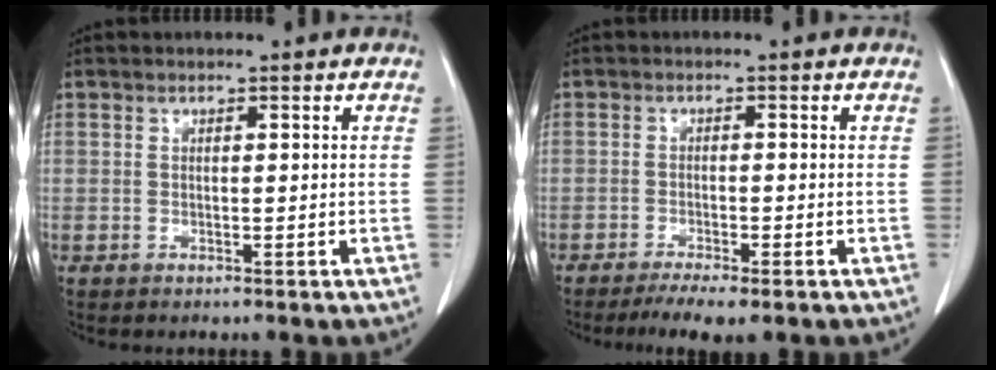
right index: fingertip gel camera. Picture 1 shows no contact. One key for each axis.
{"total": 4.9, "fx": -3.5, "fy": 0.5, "fz": 3.5, "tx": -0.053, "ty": -0.011, "tz": -0.054}